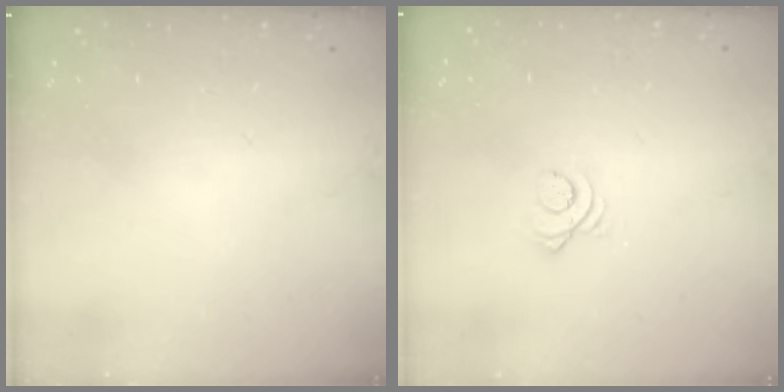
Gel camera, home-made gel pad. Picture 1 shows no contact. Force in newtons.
{"total": 2.9, "press": 2.9, "slide": 0.4}